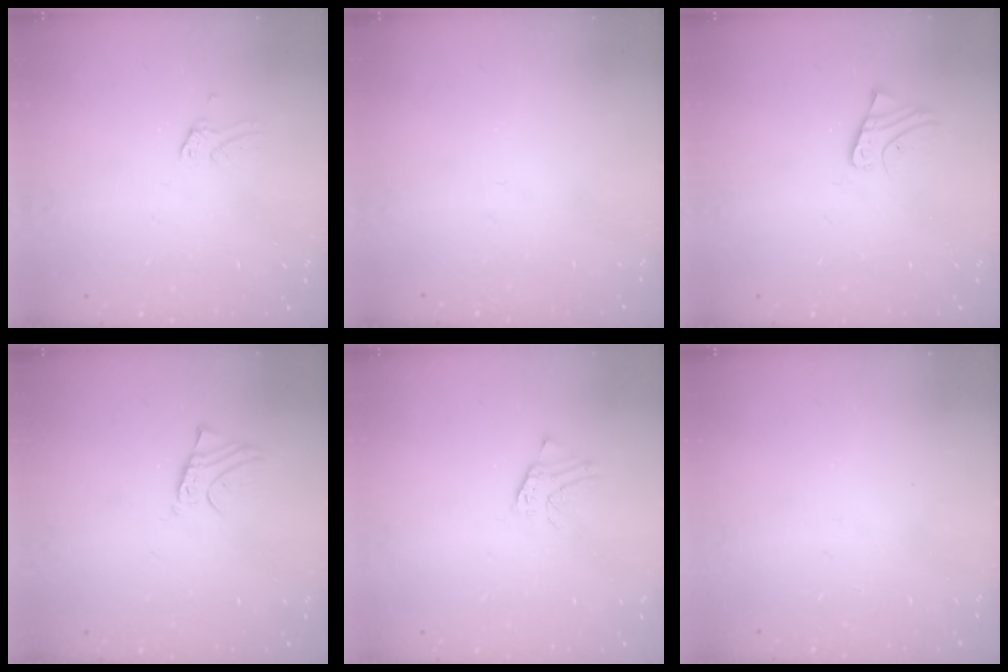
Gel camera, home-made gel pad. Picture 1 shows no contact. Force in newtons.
{"total": 0.0}
{"total": 2.4, "press": 2.4, "slide": 0.1}
{"total": 2.0, "press": 2.0, "slide": 0.3}
{"total": 1.3, "press": 1.3, "slide": 0.1}
{"total": 2.2, "press": 2.2, "slide": 0.2}